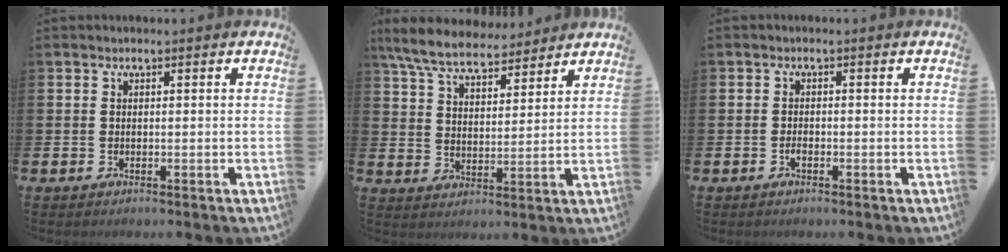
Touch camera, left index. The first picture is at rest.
{"total": 7.6, "force": [7.0, 1.9, 2.3], "torque": [-0.076, -0.029, 0.129]}
{"total": 1.0, "force": [-0.6, 0.4, 0.7], "torque": [-0.020, 0.000, -0.009]}